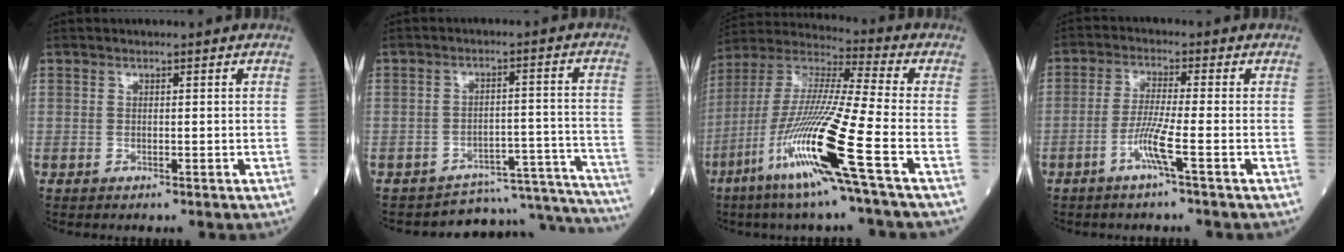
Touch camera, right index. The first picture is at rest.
{"total": 16.2, "force": [-16.2, 1.3, 0.4], "torque": [0.024, 0.050, -0.203]}
{"total": 18.5, "force": [-7.9, -1.0, 16.7], "torque": [-0.360, -0.040, -0.162]}
{"total": 5.1, "force": [-2.3, -0.8, 4.4], "torque": [-0.091, -0.007, -0.051]}